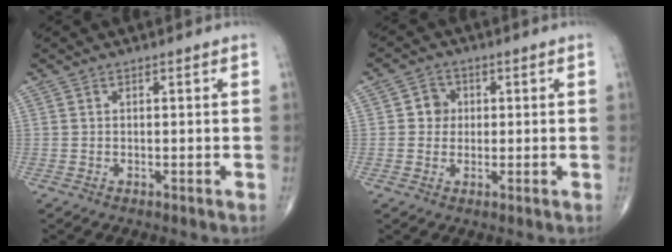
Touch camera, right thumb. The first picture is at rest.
{"total": 3.7, "force": [0.4, 3.4, 1.3], "torque": [0.004, 0.006, 0.000]}